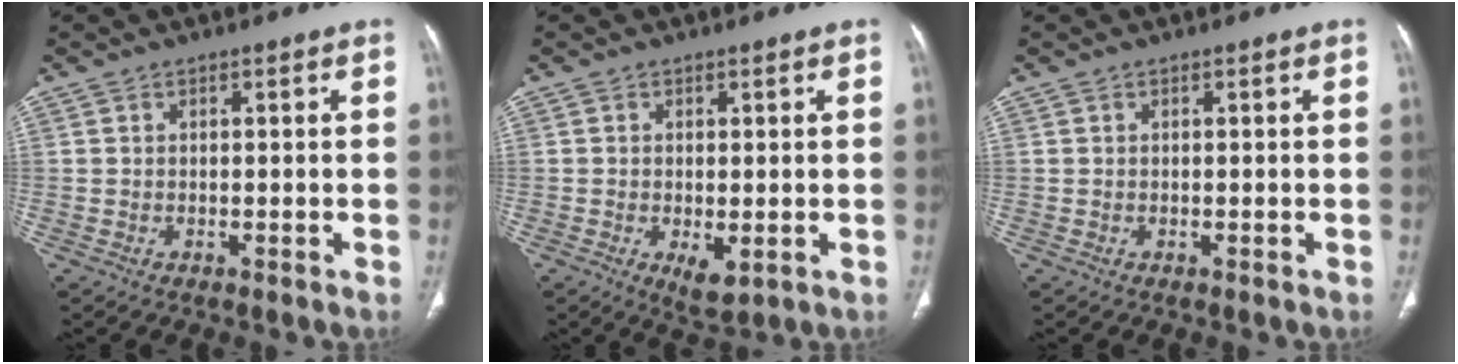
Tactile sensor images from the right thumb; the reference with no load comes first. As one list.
[{"total": 4.2, "force": [-1.0, 2.0, 3.5], "torque": [-0.055, -0.012, -0.008]}, {"total": 0.0}]